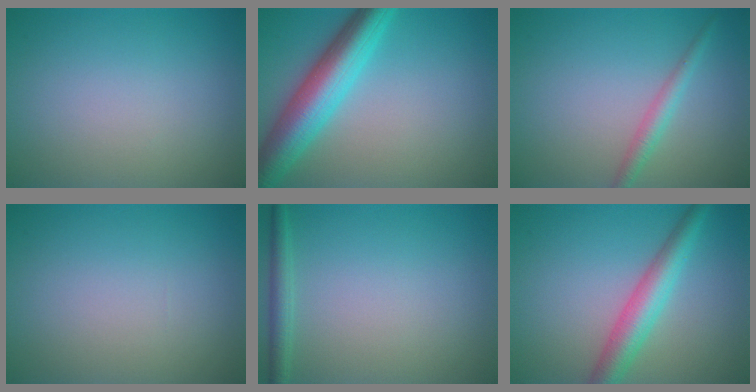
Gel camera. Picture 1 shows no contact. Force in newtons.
{"total": 7.5, "press": 7.5, "slide": 0.2}
{"total": 1.9, "press": 1.9, "slide": 0.0}
{"total": 0.0}
{"total": 1.7, "press": 1.7, "slide": 0.1}
{"total": 4.4, "press": 4.4, "slide": 0.1}